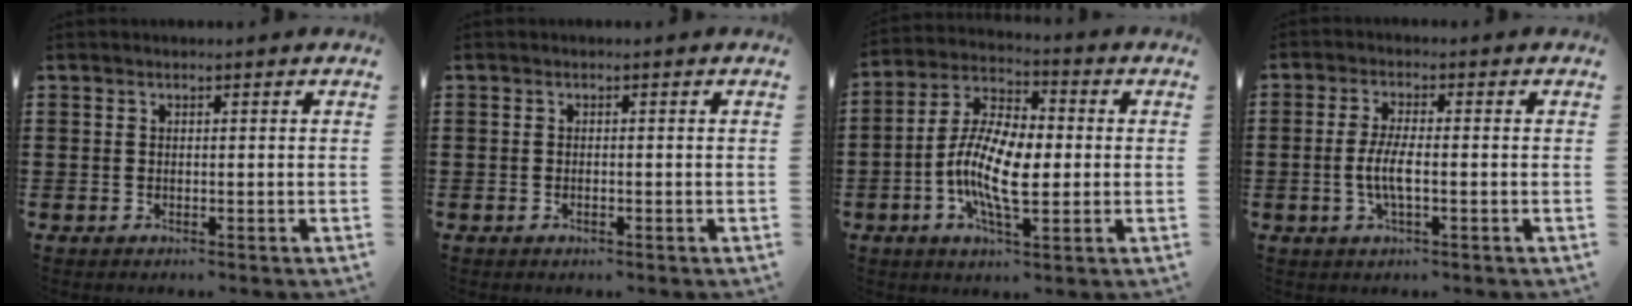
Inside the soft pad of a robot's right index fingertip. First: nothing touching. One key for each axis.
{"total": 0.6, "fx": -0.3, "fy": 0.1, "fz": 0.5, "tx": -0.010, "ty": -0.004, "tz": -0.005}
{"total": 11.2, "fx": -2.1, "fy": 4.7, "fz": 9.9, "tx": -0.218, "ty": -0.004, "tz": -0.043}
{"total": 4.6, "fx": -1.0, "fy": 1.1, "fz": 4.3, "tx": -0.095, "ty": -0.004, "tz": -0.026}